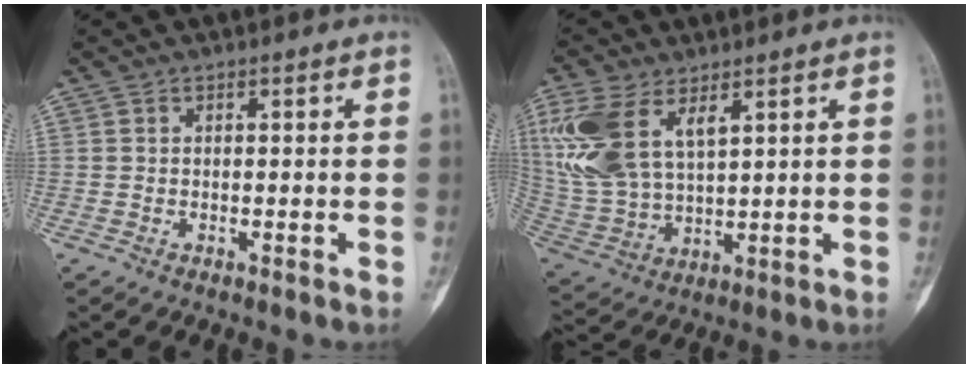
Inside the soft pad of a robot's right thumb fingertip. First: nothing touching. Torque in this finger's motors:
{"motor_torque": [-0.80, 2.23, 1.50, 1.05, 0.15]}